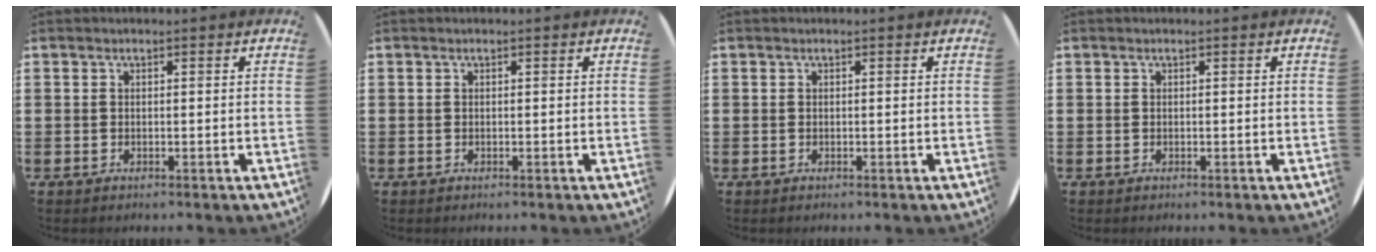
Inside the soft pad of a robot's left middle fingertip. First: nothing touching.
{"total": 0.0}
{"total": 0.0}
{"total": 0.0}